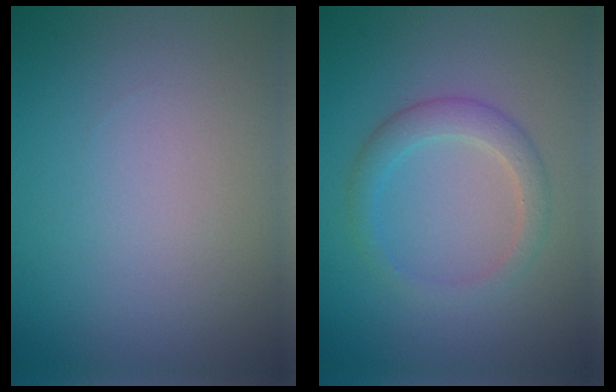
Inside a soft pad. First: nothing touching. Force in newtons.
{"total": 2.6, "press": 2.6, "slide": 0.2}